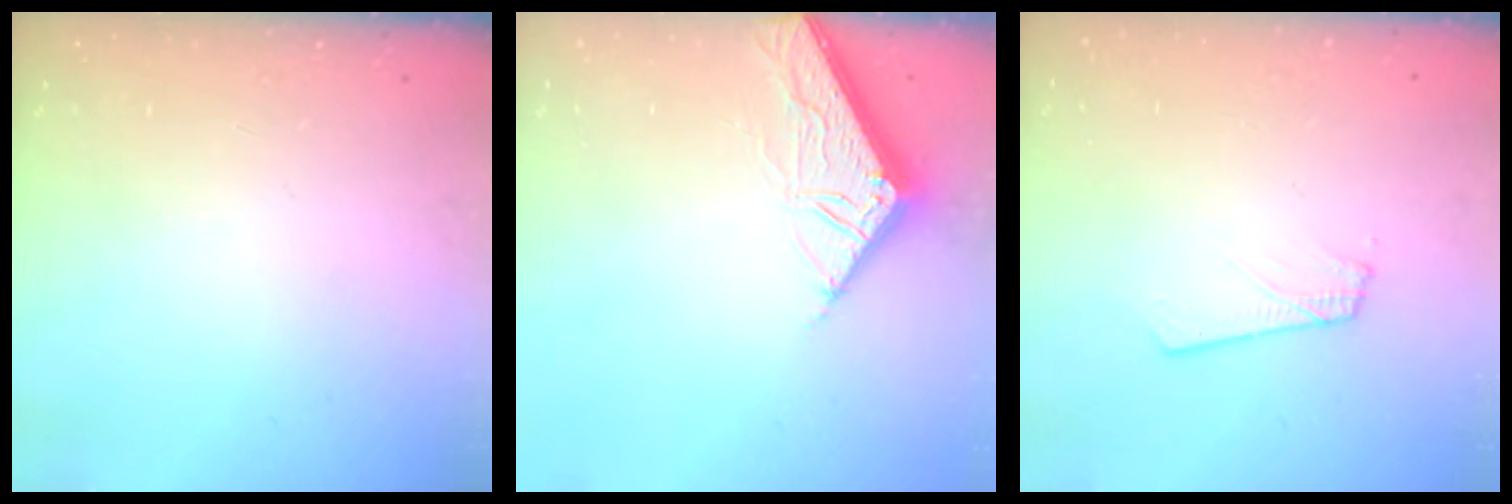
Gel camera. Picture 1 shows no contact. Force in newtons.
{"total": 7.0, "press": 6.9, "slide": 0.4}
{"total": 1.8, "press": 1.8, "slide": 0.1}